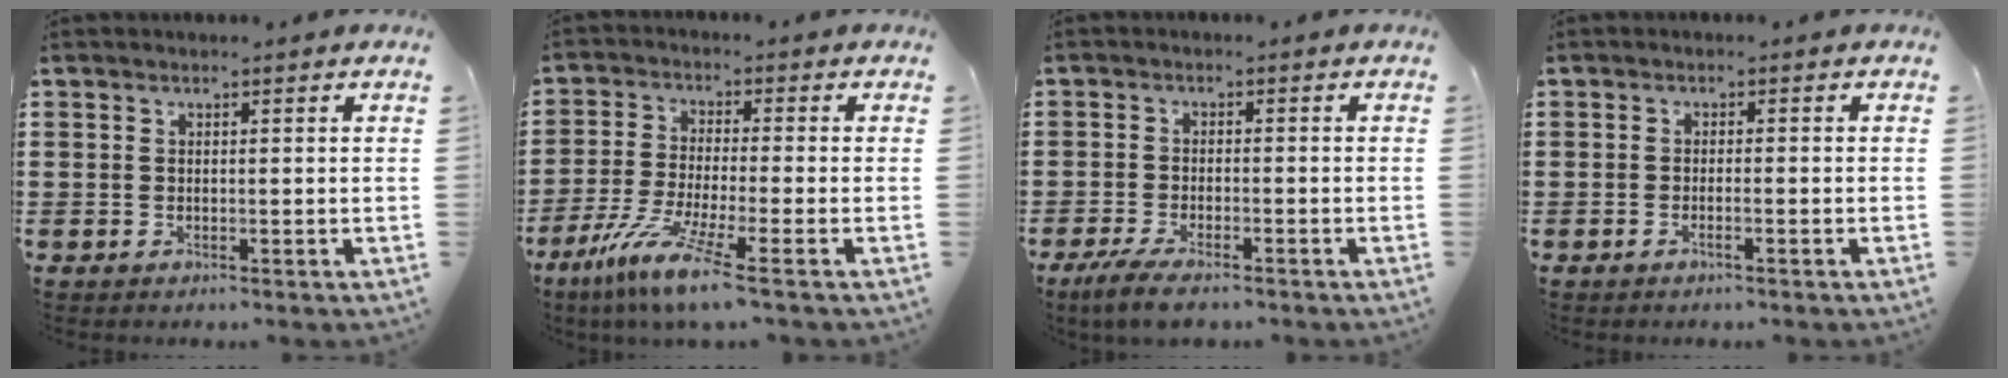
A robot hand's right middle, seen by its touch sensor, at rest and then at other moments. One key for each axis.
{"total": 7.9, "fx": -5.4, "fy": -0.2, "fz": 5.8, "tx": -0.133, "ty": -0.027, "tz": -0.108}
{"total": 3.7, "fx": -2.9, "fy": 0.4, "fz": 2.1, "tx": -0.048, "ty": -0.006, "tz": -0.059}
{"total": 1.0, "fx": -0.6, "fy": 0.0, "fz": 0.7, "tx": -0.013, "ty": -0.002, "tz": -0.012}